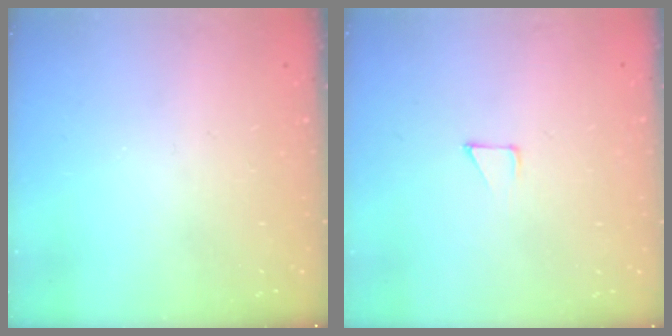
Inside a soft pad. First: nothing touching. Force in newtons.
{"total": 2.8, "press": 2.8, "slide": 0.2}